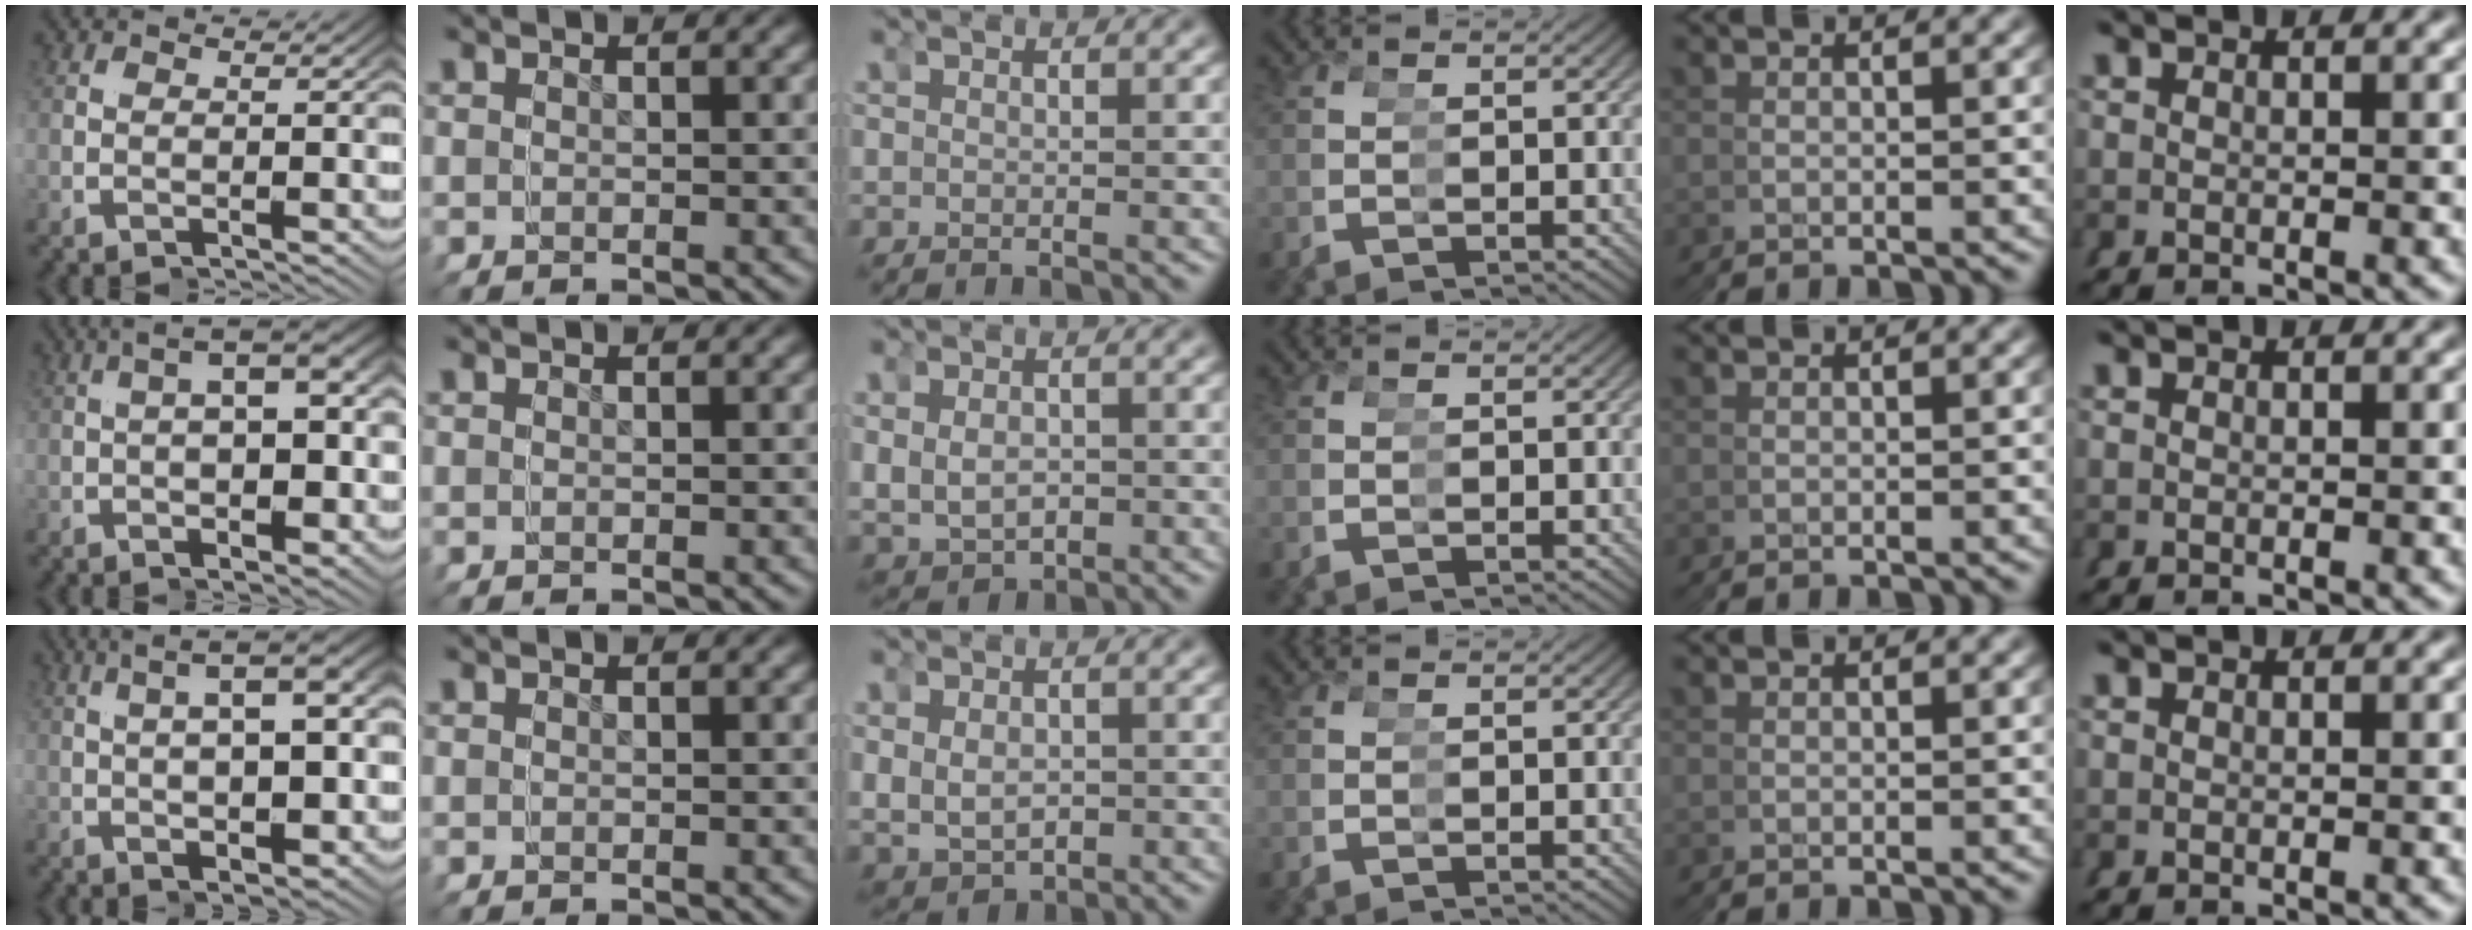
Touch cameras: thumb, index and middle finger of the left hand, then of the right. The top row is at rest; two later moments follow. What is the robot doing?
{"motion": "grasp_and_lifting", "object": "bandage"}